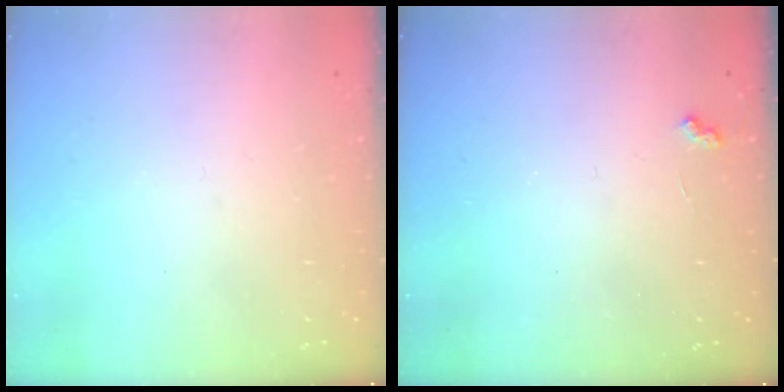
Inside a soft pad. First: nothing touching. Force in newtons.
{"total": 2.9, "press": 2.8, "slide": 0.6}